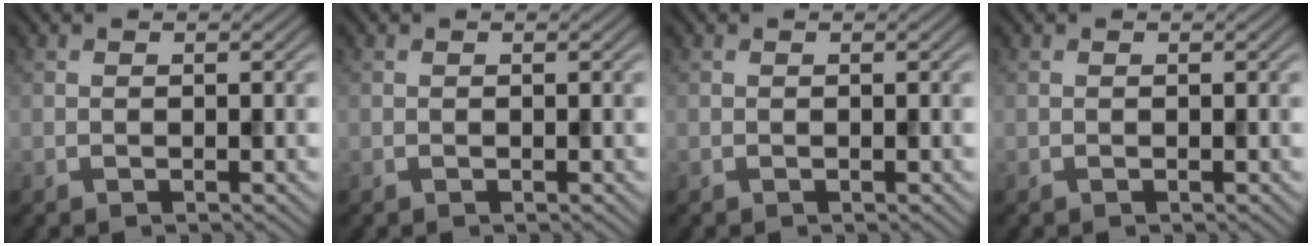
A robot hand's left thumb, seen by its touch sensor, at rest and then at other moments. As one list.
[{"total": 0.0}, {"total": 0.0}, {"total": 0.0}]